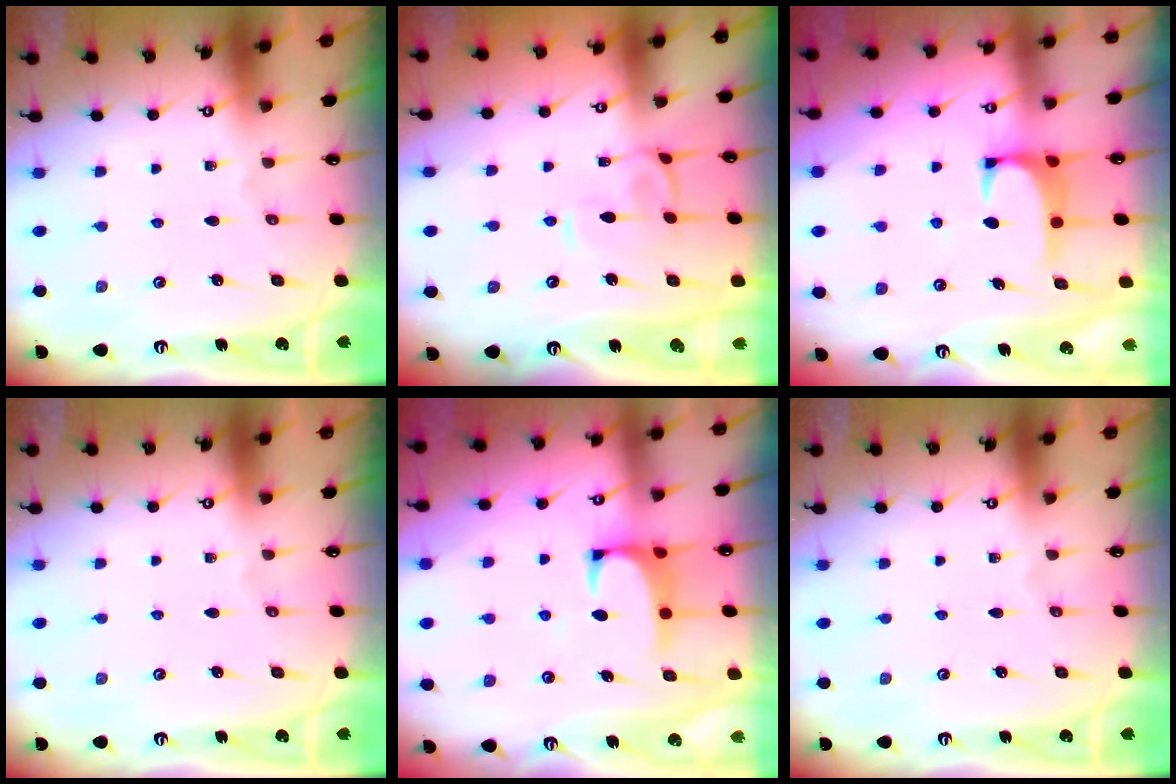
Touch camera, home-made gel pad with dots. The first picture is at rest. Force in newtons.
{"total": 0.7, "press": 0.2, "slide": 0.7}
{"total": 1.2, "press": 1.1, "slide": 0.5}
{"total": 0.0}
{"total": 1.4, "press": 1.3, "slide": 0.6}
{"total": 0.0}